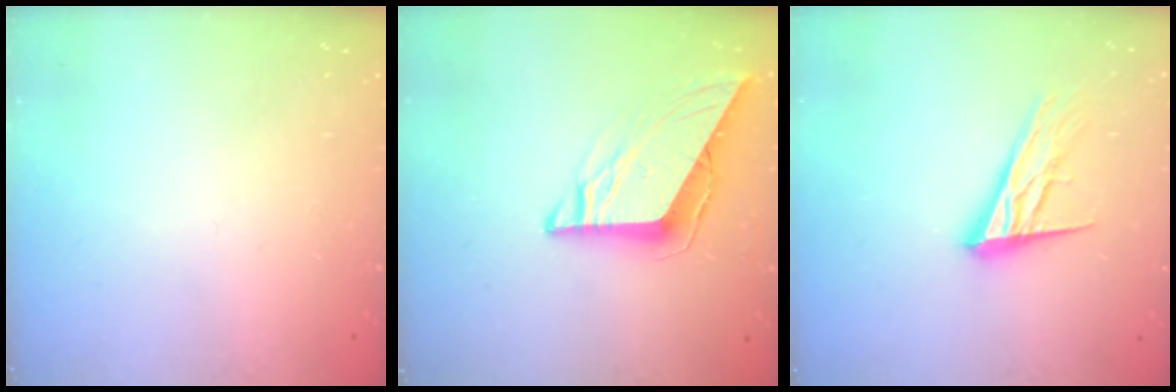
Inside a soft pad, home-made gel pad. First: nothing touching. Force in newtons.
{"total": 9.8, "press": 9.7, "slide": 1.1}
{"total": 15.6, "press": 15.1, "slide": 3.7}